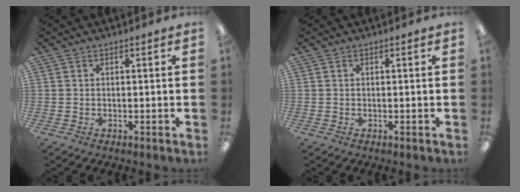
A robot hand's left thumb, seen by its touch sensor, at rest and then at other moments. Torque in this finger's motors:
{"motor_torque": [0.00, 0.01, -0.05, 0.03, 0.00]}